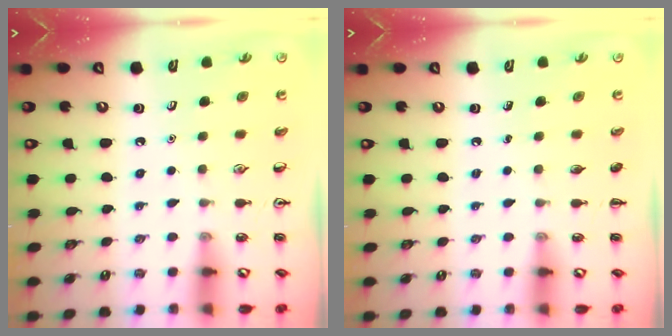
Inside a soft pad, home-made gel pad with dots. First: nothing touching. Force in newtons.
{"total": 0.0}